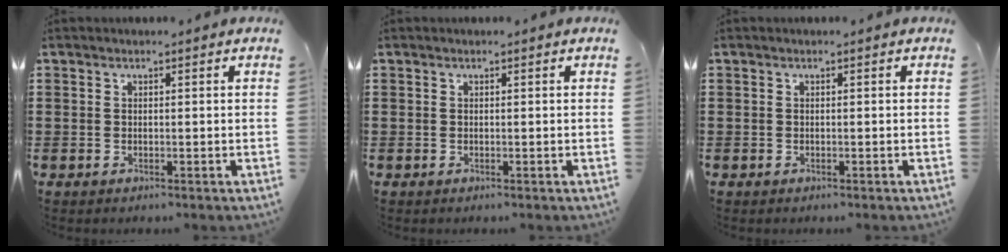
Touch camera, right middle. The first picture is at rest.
{"total": 0.0}
{"total": 0.0}